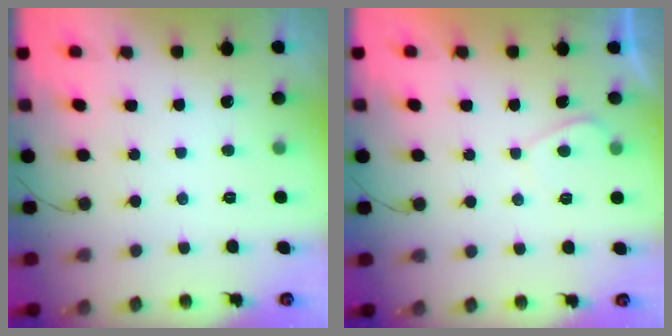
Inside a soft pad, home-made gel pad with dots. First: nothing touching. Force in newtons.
{"total": 0.6, "press": 0.4, "slide": 0.5}